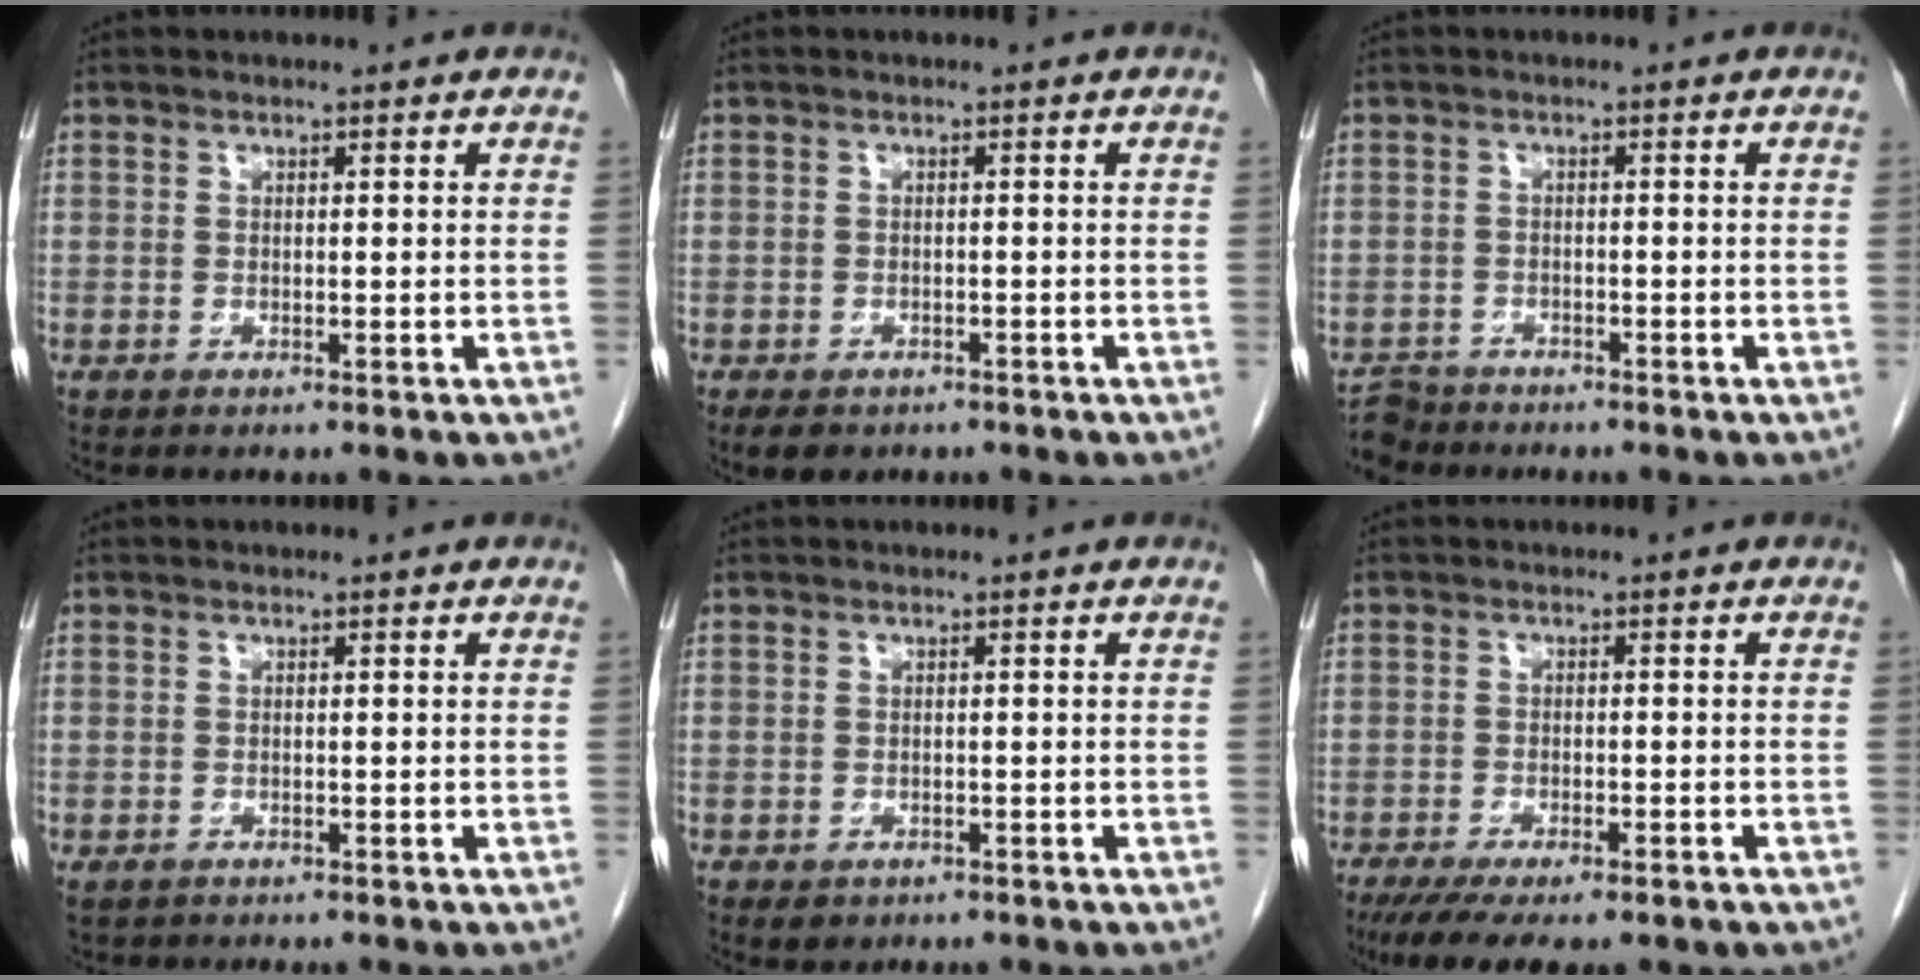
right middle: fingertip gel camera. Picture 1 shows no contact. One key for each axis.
{"total": 4.4, "fx": -3.2, "fy": 2.4, "fz": 1.8, "tx": -0.023, "ty": -0.003, "tz": -0.041}
{"total": 3.5, "fx": -3.3, "fy": 1.2, "fz": -0.4, "tx": 0.007, "ty": -0.006, "tz": -0.060}
{"total": 1.0, "fx": -0.6, "fy": 0.8, "fz": 0.4, "tx": -0.009, "ty": 0.001, "tz": -0.004}
{"total": 1.8, "fx": -1.0, "fy": 1.4, "fz": 0.6, "tx": -0.007, "ty": 0.001, "tz": -0.005}
{"total": 12.0, "fx": -8.6, "fy": 3.9, "fz": 7.4, "tx": -0.125, "ty": -0.017, "tz": -0.123}